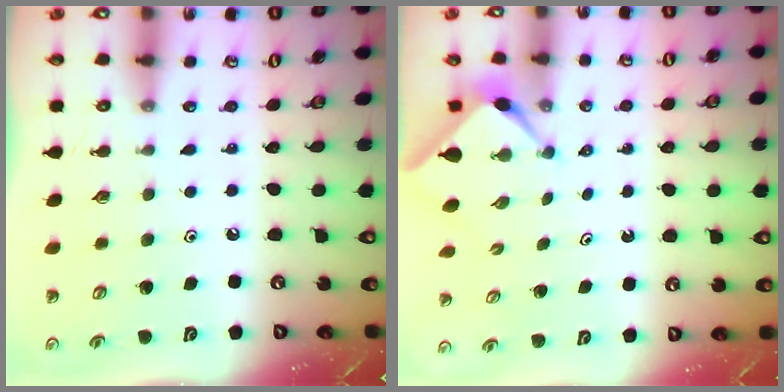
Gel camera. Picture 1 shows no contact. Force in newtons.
{"total": 2.4, "press": 2.4, "slide": 0.1}